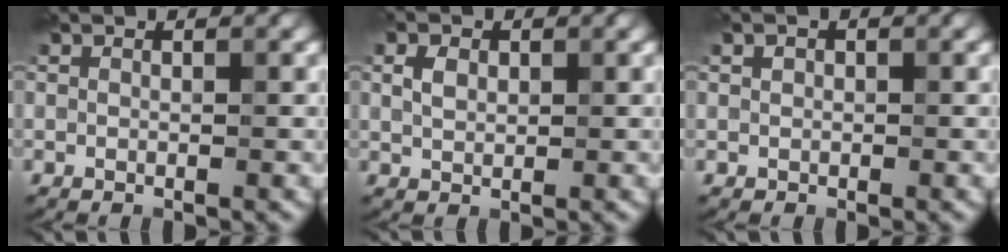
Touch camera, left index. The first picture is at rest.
{"total": 1.9, "force": [0.6, 1.4, 1.2], "torque": [-0.025, 0.003, 0.010]}
{"total": 0.8, "force": [0.2, 0.7, 0.2], "torque": [0.000, -0.001, 0.000]}